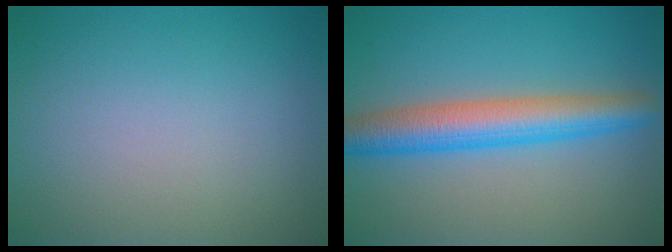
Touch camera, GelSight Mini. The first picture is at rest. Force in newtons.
{"total": 5.9, "press": 5.9, "slide": 0.3}